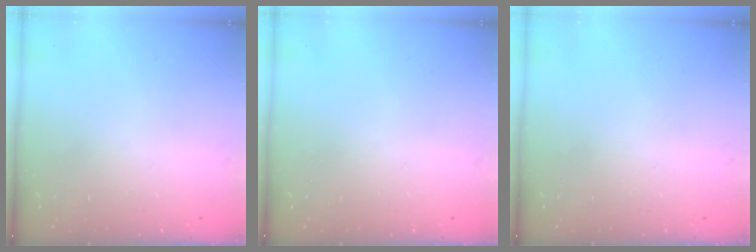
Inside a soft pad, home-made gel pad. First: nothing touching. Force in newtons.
{"total": 0.0}
{"total": 0.0}